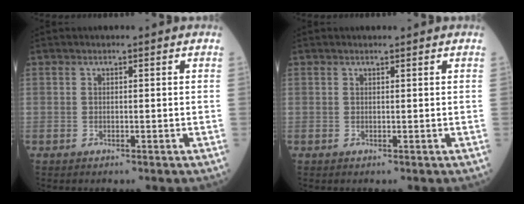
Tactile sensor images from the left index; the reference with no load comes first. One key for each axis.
{"total": 0.0}